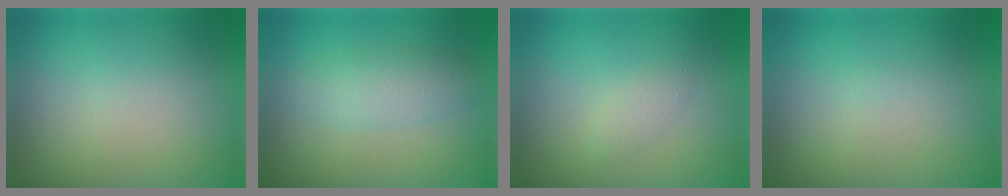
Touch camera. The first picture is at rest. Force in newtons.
{"total": 2.8, "press": 2.8, "slide": 0.1}
{"total": 1.0, "press": 1.0, "slide": 0.0}
{"total": 0.0}